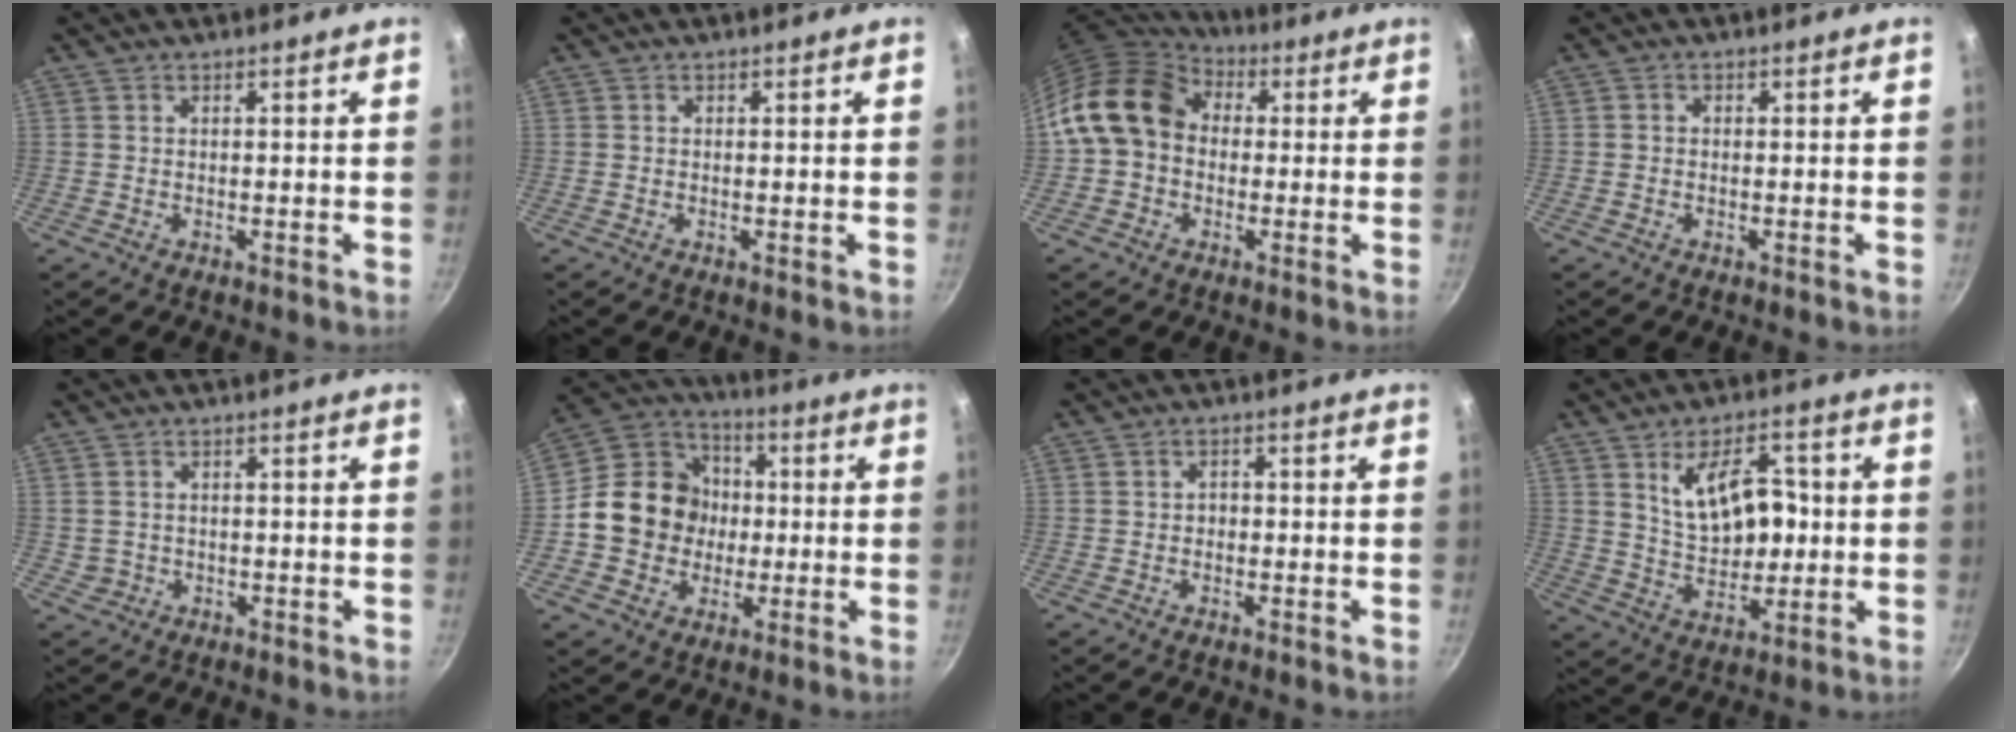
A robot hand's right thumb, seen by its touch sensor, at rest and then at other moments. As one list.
[{"total": 0.0}, {"total": 14.6, "force": [1.5, 11.7, 8.7], "torque": [-0.130, 0.032, 0.010]}, {"total": 0.7, "force": [-0.2, 0.6, 0.3], "torque": [-0.006, 0.003, -0.004]}, {"total": 1.4, "force": [-0.1, 1.4, 0.2], "torque": [0.000, 0.005, 0.007]}, {"total": 15.2, "force": [-0.8, 13.6, 6.7], "torque": [-0.081, 0.031, -0.024]}, {"total": 1.6, "force": [-0.2, 1.3, 0.9], "torque": [-0.011, 0.003, -0.006]}, {"total": 12.7, "force": [2.3, 7.8, 9.8], "torque": [-0.122, -0.010, 0.049]}]